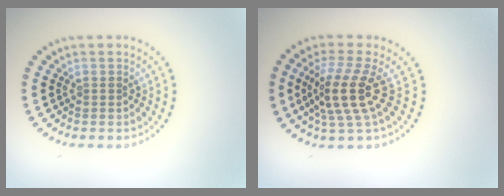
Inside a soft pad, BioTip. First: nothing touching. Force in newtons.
{"total": 4.3, "press": 3.5, "slide": 2.5}